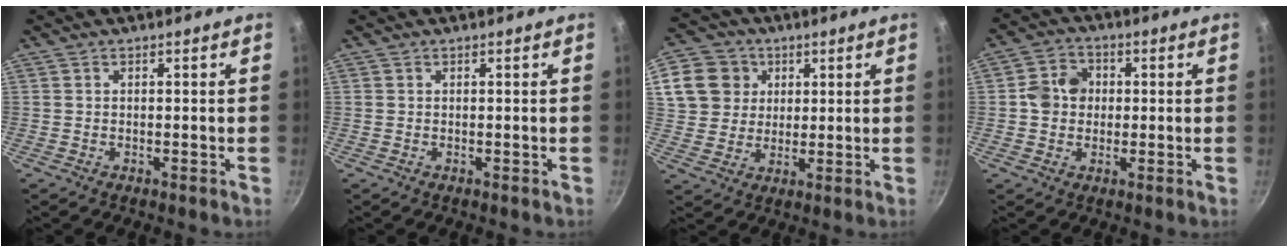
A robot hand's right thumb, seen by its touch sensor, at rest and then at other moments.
{"total": 0.0}
{"total": 11.3, "force": [3.9, 9.9, 4.0], "torque": [-0.053, 0.001, 0.066]}
{"total": 6.5, "force": [0.3, 5.7, 3.1], "torque": [-0.026, 0.009, -0.008]}